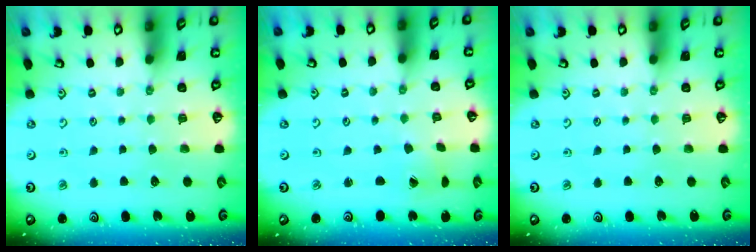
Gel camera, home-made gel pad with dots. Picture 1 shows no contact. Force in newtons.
{"total": 1.7, "press": 1.7, "slide": 0.1}
{"total": 0.0}